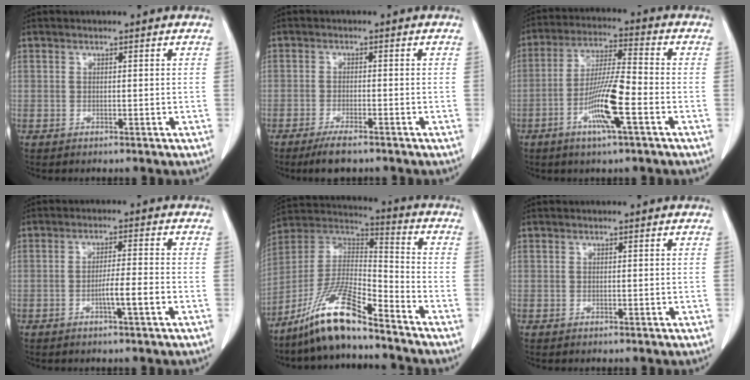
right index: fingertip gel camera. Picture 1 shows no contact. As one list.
[{"total": 4.3, "force": [-3.3, 0.8, 2.6], "torque": [-0.048, -0.007, -0.056]}, {"total": 10.6, "force": [-4.0, 0.6, 9.8], "torque": [-0.189, -0.005, -0.078]}, {"total": 4.3, "force": [-1.7, -0.1, 3.9], "torque": [-0.063, -0.002, -0.030]}, {"total": 14.2, "force": [-10.6, 1.8, 9.2], "torque": [-0.183, 0.002, -0.199]}, {"total": 0.0}]